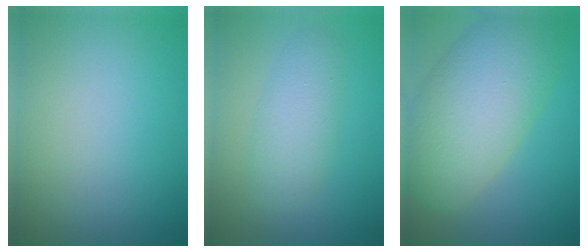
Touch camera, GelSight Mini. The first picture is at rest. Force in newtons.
{"total": 3.3, "press": 3.3, "slide": 0.1}
{"total": 10.1, "press": 10.0, "slide": 0.7}